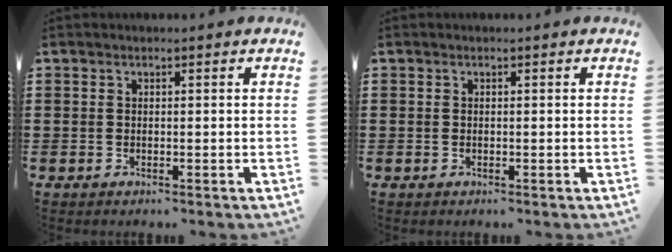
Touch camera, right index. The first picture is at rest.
{"total": 0.0}